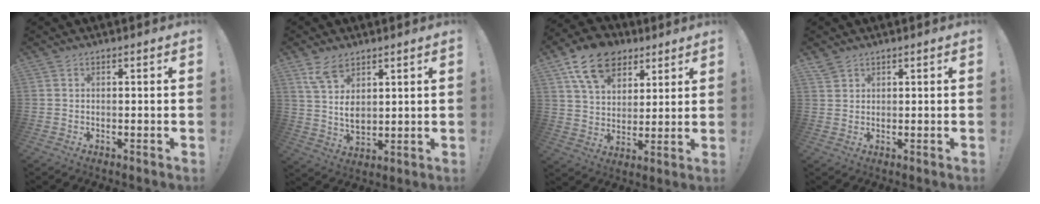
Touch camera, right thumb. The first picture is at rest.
{"total": 8.8, "force": [5.2, 5.1, 4.9], "torque": [-0.083, -0.030, 0.102]}
{"total": 15.5, "force": [8.7, 10.5, 7.4], "torque": [-0.113, -0.042, 0.163]}
{"total": 2.3, "force": [2.0, 1.1, 0.5], "torque": [-0.003, -0.011, 0.037]}